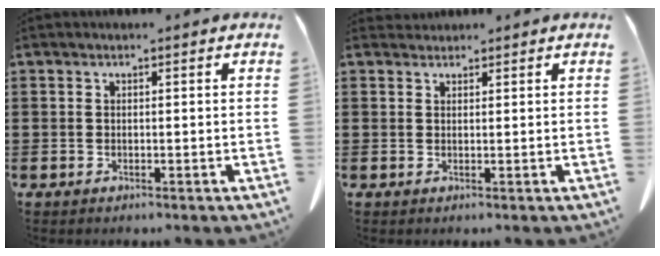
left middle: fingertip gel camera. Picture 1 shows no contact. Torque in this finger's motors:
{"motor_torque": [0.16, 0.14, -0.10, -0.02]}